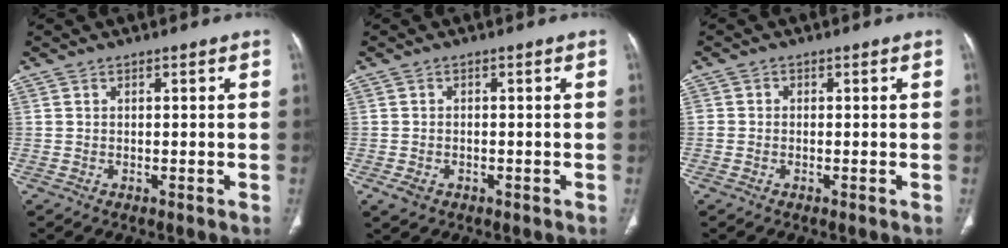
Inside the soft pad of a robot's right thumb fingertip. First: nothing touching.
{"total": 1.4, "force": [-0.6, 1.0, 0.7], "torque": [-0.015, 0.004, -0.008]}
{"total": 1.0, "force": [-0.2, 0.9, 0.2], "torque": [0.004, 0.005, -0.005]}